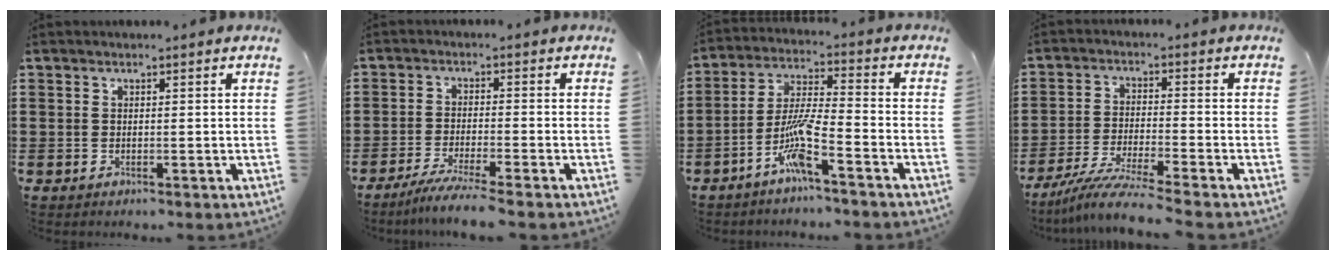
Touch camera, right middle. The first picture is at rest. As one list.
[{"total": 4.0, "force": [-3.4, -0.5, 2.0], "torque": [-0.038, -0.012, -0.066]}, {"total": 8.1, "force": [-4.8, 0.5, 6.5], "torque": [-0.149, -0.010, -0.097]}, {"total": 6.3, "force": [-5.5, -0.7, 3.0], "torque": [-0.066, -0.022, -0.107]}]